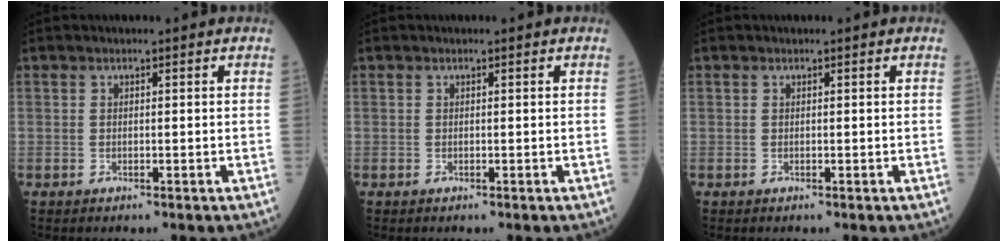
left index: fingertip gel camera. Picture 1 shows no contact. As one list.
[{"total": 0.0}, {"total": 0.0}]